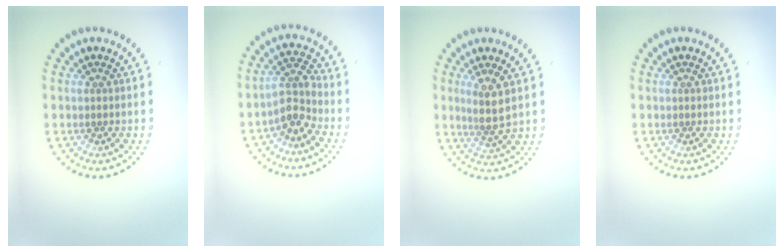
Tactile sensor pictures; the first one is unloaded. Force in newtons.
{"total": 2.8, "press": 2.1, "slide": 1.8}
{"total": 2.5, "press": 2.0, "slide": 1.4}
{"total": 0.0}